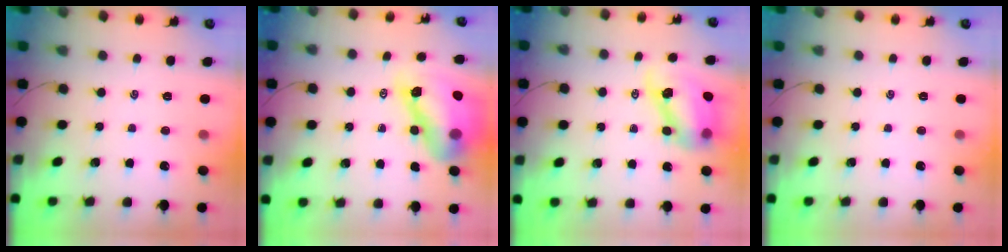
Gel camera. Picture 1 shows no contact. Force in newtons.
{"total": 15.3, "press": 14.6, "slide": 4.3}
{"total": 9.5, "press": 9.0, "slide": 2.8}
{"total": 0.0}